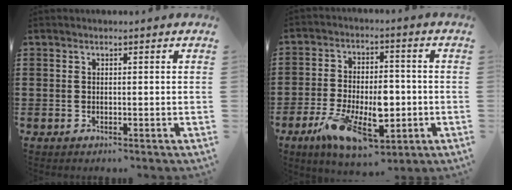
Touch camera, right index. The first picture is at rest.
{"total": 13.0, "force": [-4.6, 6.2, 10.5], "torque": [-0.178, 0.006, -0.076]}